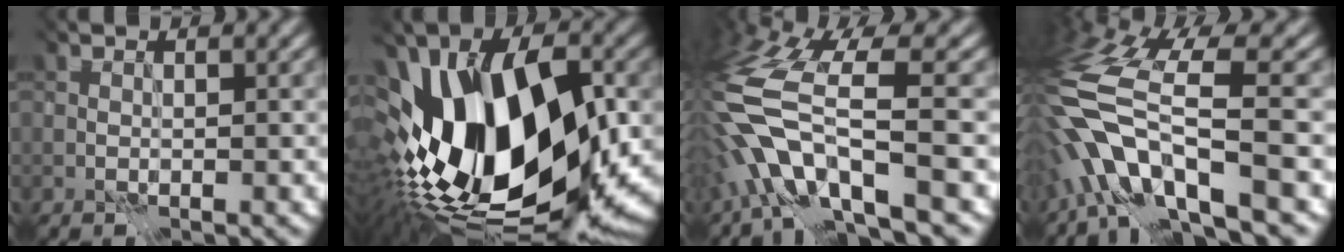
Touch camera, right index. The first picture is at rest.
{"total": 16.2, "force": [-4.5, 8.0, 13.3], "torque": [-0.235, -0.033, -0.056]}
{"total": 9.3, "force": [-5.4, 1.2, 7.5], "torque": [-0.159, -0.009, -0.079]}
{"total": 10.9, "force": [-5.8, 1.6, 9.1], "torque": [-0.191, -0.008, -0.075]}